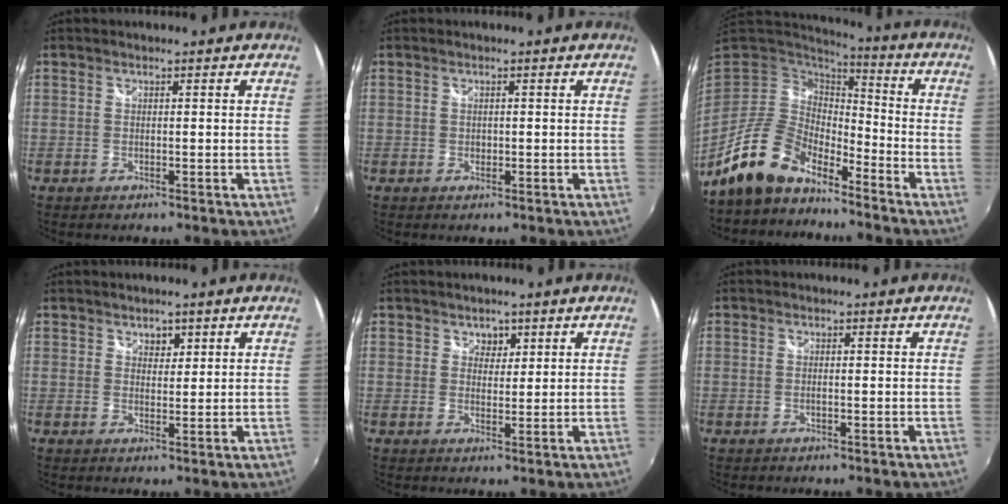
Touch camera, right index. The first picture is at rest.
{"total": 0.6, "force": [0.0, 0.5, 0.2], "torque": [0.000, -0.001, 0.000]}
{"total": 12.4, "force": [-10.0, 4.9, 5.5], "torque": [-0.117, 0.006, -0.187]}
{"total": 2.0, "force": [1.2, 1.5, 0.6], "torque": [-0.004, 0.003, 0.020]}
{"total": 2.4, "force": [1.3, 1.9, 0.4], "torque": [-0.001, 0.005, 0.021]}
{"total": 0.6, "force": [-0.2, 0.0, 0.6], "torque": [-0.012, 0.001, -0.006]}